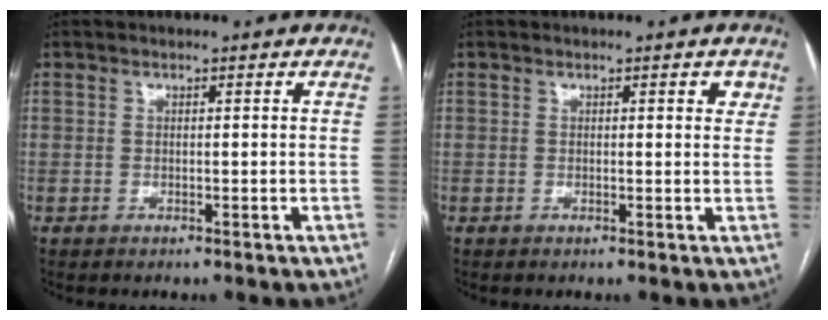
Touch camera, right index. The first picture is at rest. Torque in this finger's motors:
{"motor_torque": [0.02, 0.02, -0.05, 0.01]}